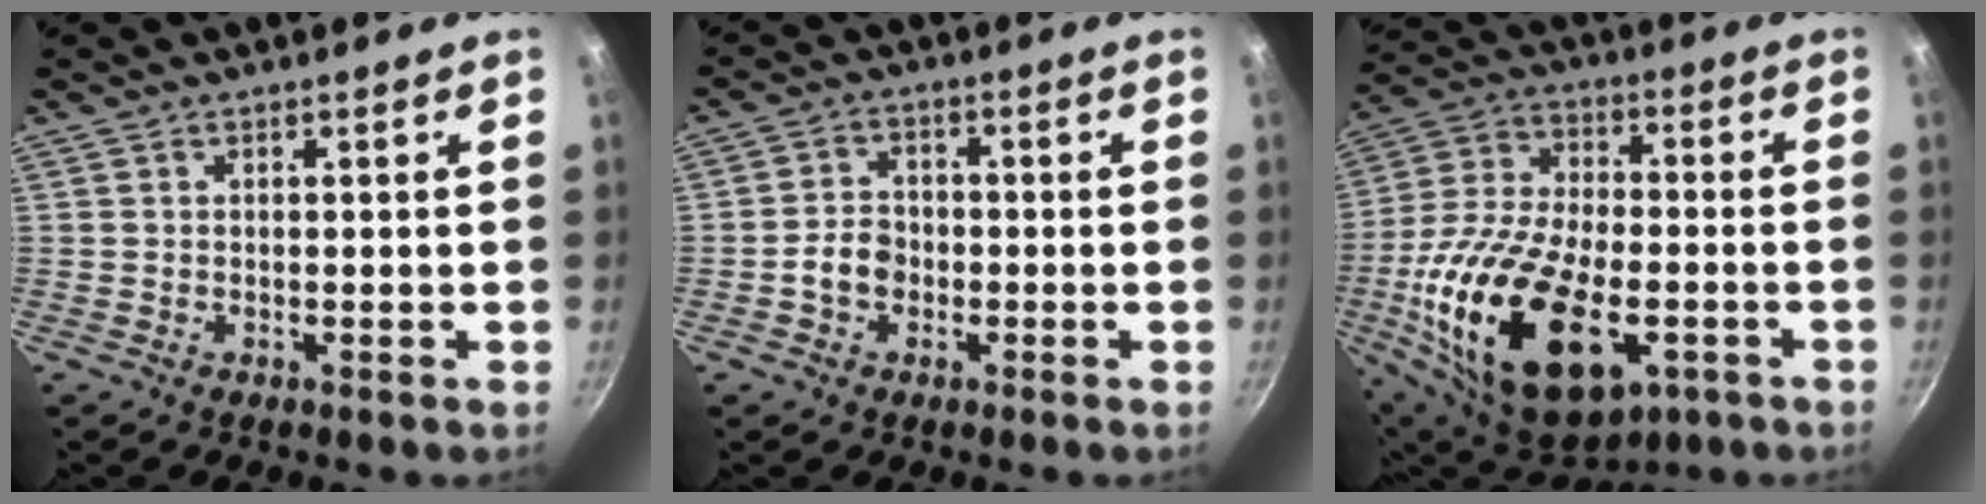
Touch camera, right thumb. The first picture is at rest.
{"total": 4.7, "force": [-1.6, 3.7, 2.5], "torque": [-0.027, 0.022, -0.033]}
{"total": 27.7, "force": [-8.2, 14.8, 21.9], "torque": [-0.401, 0.011, -0.133]}